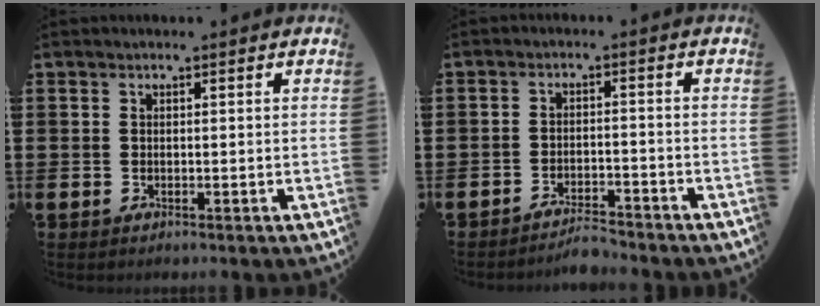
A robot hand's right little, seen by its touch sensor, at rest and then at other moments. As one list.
[{"total": 2.7, "force": [-2.7, 0.1, 0.4], "torque": [-0.012, 0.007, -0.056]}]